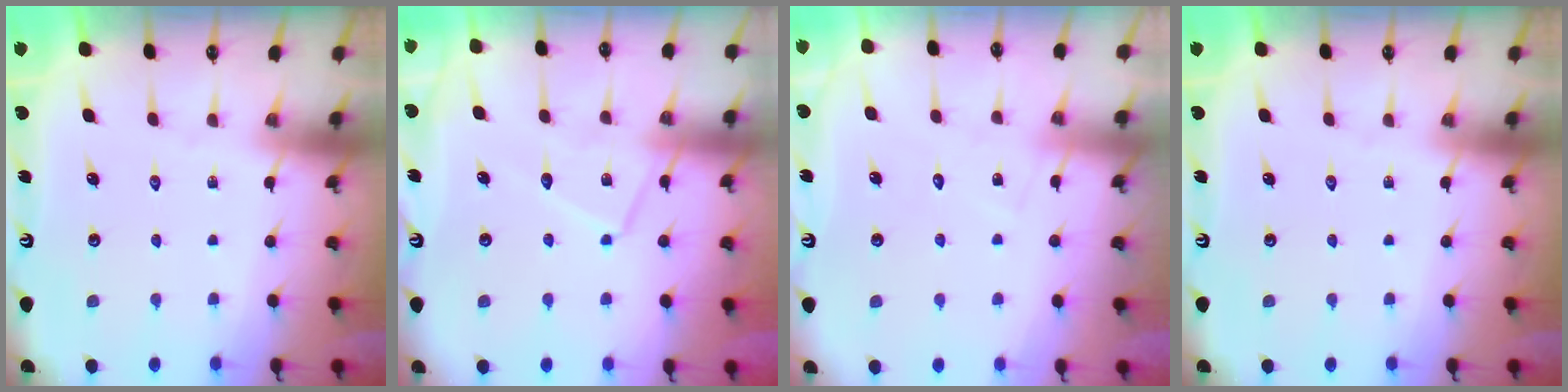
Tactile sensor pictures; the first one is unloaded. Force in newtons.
{"total": 10.4, "press": 10.4, "slide": 0.7}
{"total": 8.2, "press": 8.2, "slide": 0.4}
{"total": 0.0}